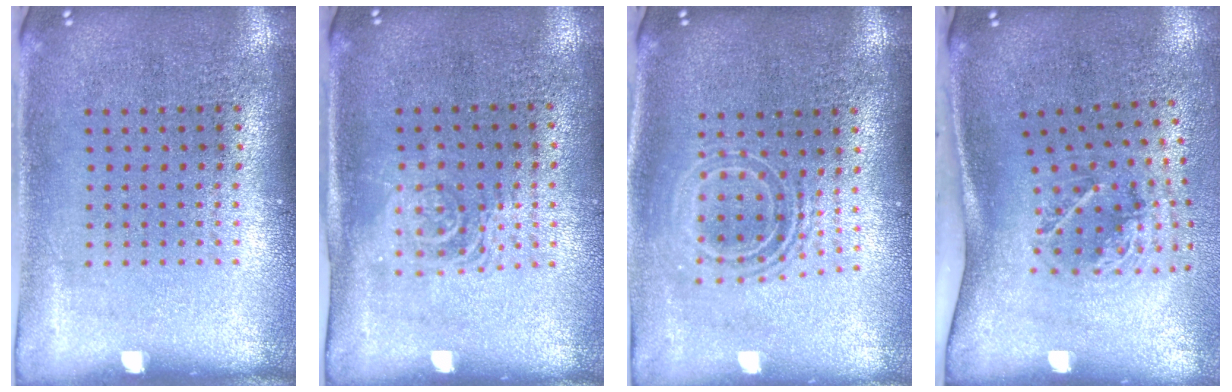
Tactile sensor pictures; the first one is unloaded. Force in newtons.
{"total": 1.6, "press": 1.4, "slide": 0.7}
{"total": 1.6, "press": 1.2, "slide": 1.0}
{"total": 2.1, "press": 1.3, "slide": 1.7}